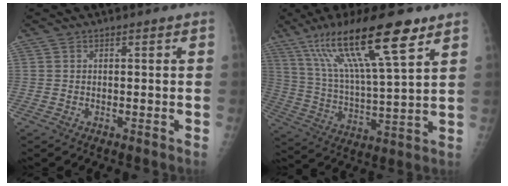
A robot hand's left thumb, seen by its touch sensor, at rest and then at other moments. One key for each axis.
{"total": 20.4, "fx": 12.0, "fy": 3.6, "fz": 16.1, "tx": -0.287, "ty": -0.034, "tz": 0.219}